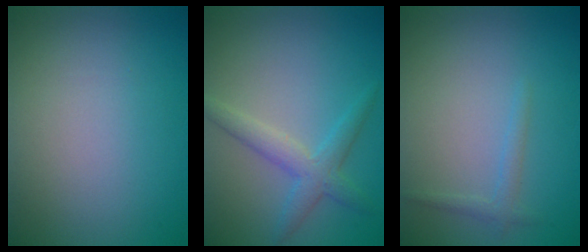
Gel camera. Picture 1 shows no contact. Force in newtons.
{"total": 3.0, "press": 3.0, "slide": 0.1}
{"total": 1.1, "press": 1.1, "slide": 0.0}